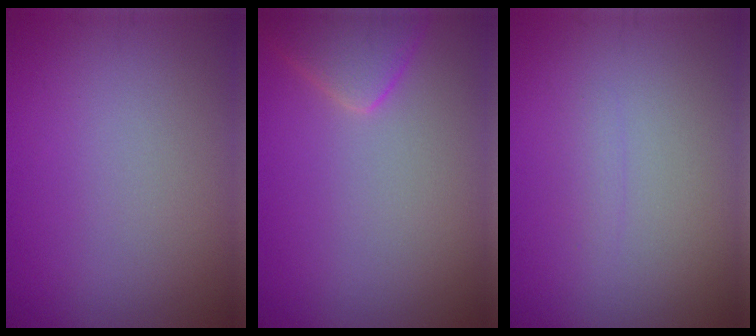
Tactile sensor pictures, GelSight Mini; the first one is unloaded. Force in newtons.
{"total": 3.2, "press": 3.2, "slide": 0.2}
{"total": 0.7, "press": 0.7, "slide": 0.1}